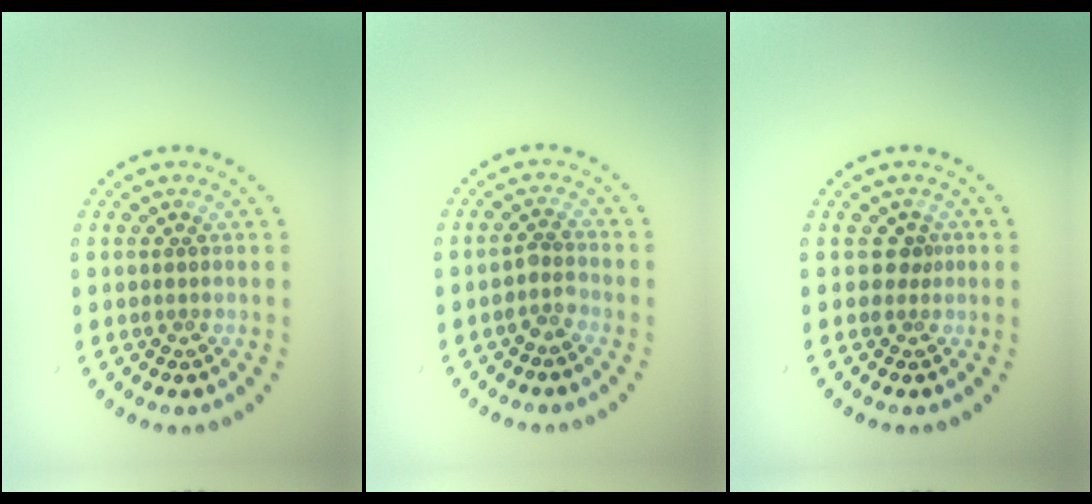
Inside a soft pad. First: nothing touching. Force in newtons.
{"total": 1.3, "press": 1.1, "slide": 0.7}
{"total": 0.9, "press": 0.5, "slide": 0.8}